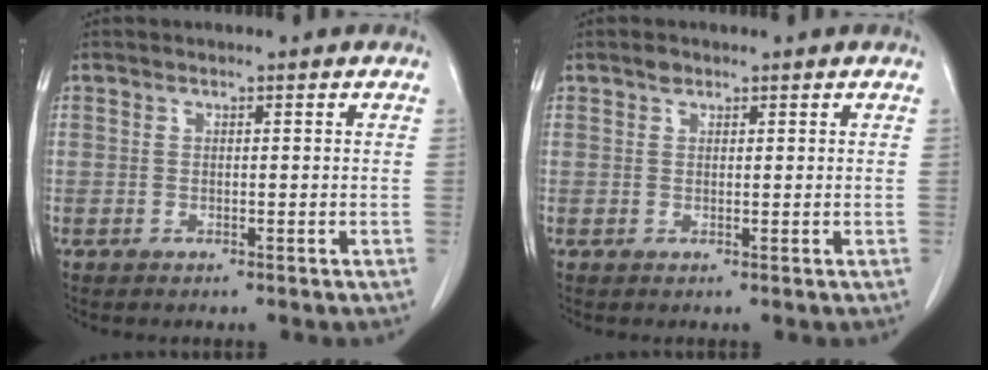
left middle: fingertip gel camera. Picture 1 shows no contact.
{"total": 1.0, "force": [0.7, 0.6, 0.3], "torque": [-0.006, 0.001, 0.010]}